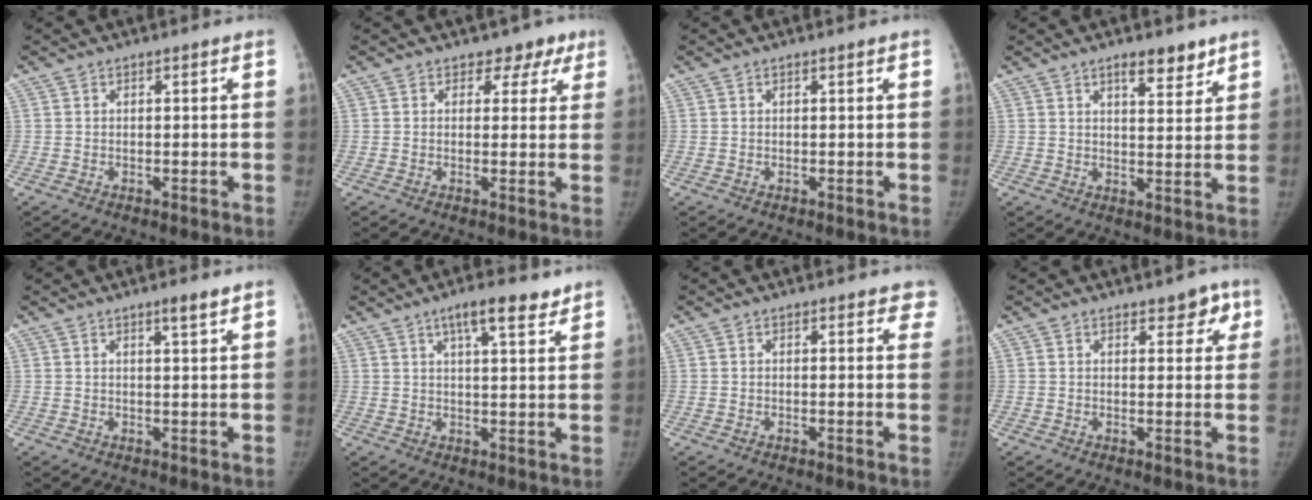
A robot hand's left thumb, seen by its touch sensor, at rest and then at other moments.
{"total": 3.9, "force": [2.4, 3.1, 0.7], "torque": [0.028, -0.008, 0.019]}
{"total": 0.0}
{"total": 5.9, "force": [4.1, 2.2, 3.6], "torque": [-0.028, -0.026, 0.060]}
{"total": 2.4, "force": [1.7, 0.1, 1.7], "torque": [-0.023, -0.013, 0.028]}
{"total": 7.2, "force": [4.7, 1.9, 5.1], "torque": [-0.064, -0.019, 0.073]}
{"total": 3.5, "force": [2.8, 1.5, 1.4], "torque": [0.015, -0.009, 0.017]}
{"total": 4.1, "force": [2.4, 2.3, 2.4], "torque": [0.008, -0.008, 0.026]}